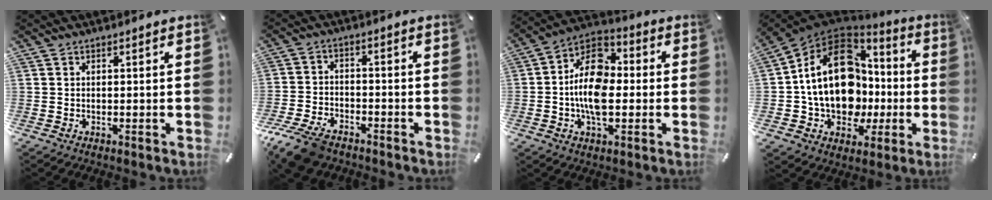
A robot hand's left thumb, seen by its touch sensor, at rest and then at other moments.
{"total": 8.8, "force": [-6.5, 4.6, 3.9], "torque": [-0.084, 0.028, -0.123]}
{"total": 14.7, "force": [-1.8, 9.1, 11.4], "torque": [-0.224, 0.007, -0.034]}
{"total": 22.3, "force": [1.4, 16.6, 14.7], "torque": [-0.281, 0.002, 0.034]}